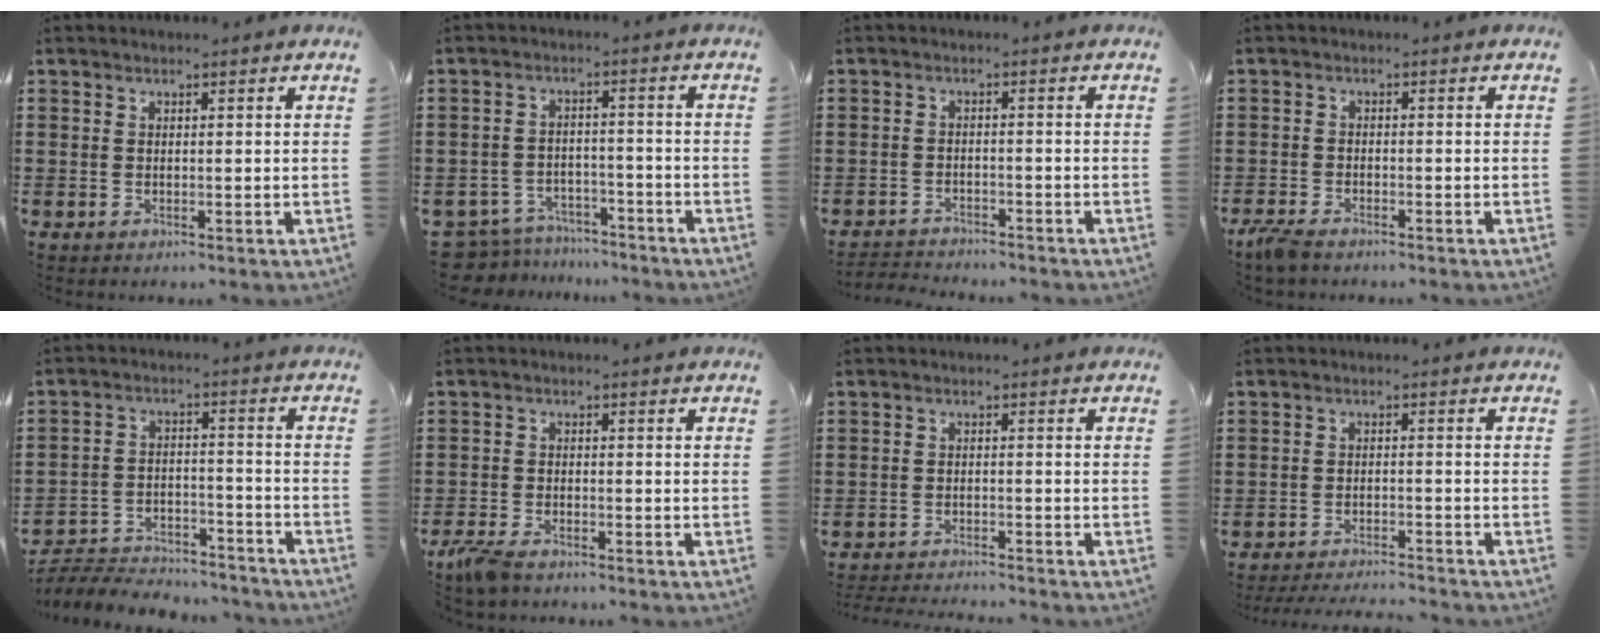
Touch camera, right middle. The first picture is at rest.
{"total": 5.2, "force": [-5.1, 1.1, 0.2], "torque": [-0.028, 0.007, -0.113]}
{"total": 2.5, "force": [-2.5, 0.3, -0.1], "torque": [-0.005, -0.001, -0.054]}
{"total": 2.5, "force": [-2.0, 0.7, 1.3], "torque": [-0.044, -0.004, -0.046]}
{"total": 6.1, "force": [-6.0, 1.0, 0.8], "torque": [-0.016, 0.015, -0.122]}
{"total": 3.3, "force": [-2.8, 1.0, 1.4], "torque": [-0.054, -0.005, -0.064]}
{"total": 2.6, "force": [-2.5, 0.0, 0.1], "torque": [-0.005, 0.000, -0.054]}
{"total": 3.4, "force": [-3.3, 0.0, 0.6], "torque": [-0.010, 0.001, -0.069]}